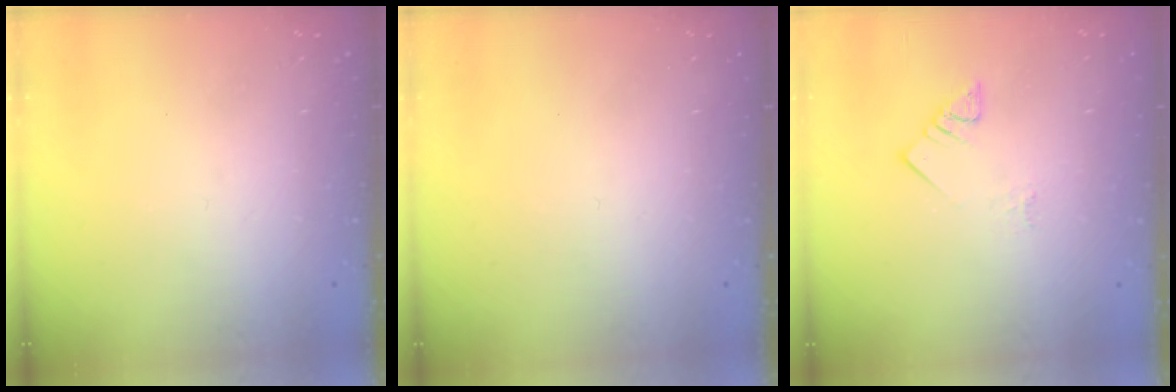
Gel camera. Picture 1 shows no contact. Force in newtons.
{"total": 1.6, "press": 1.6, "slide": 0.1}
{"total": 3.6, "press": 3.6, "slide": 0.6}